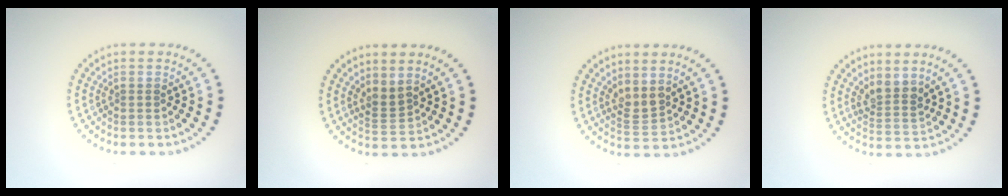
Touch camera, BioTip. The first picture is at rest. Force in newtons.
{"total": 1.8, "press": 1.4, "slide": 1.3}
{"total": 1.8, "press": 1.5, "slide": 1.0}
{"total": 2.3, "press": 1.8, "slide": 1.5}